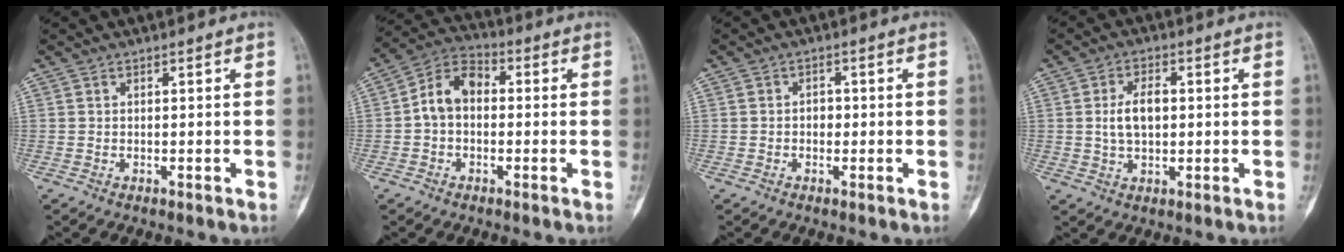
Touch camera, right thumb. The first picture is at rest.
{"total": 8.2, "force": [-0.1, 5.7, 5.9], "torque": [-0.090, 0.030, -0.015]}
{"total": 1.6, "force": [-0.2, 1.3, 1.0], "torque": [0.000, 0.007, -0.007]}
{"total": 5.8, "force": [0.6, 3.5, 4.6], "torque": [-0.082, 0.008, 0.011]}